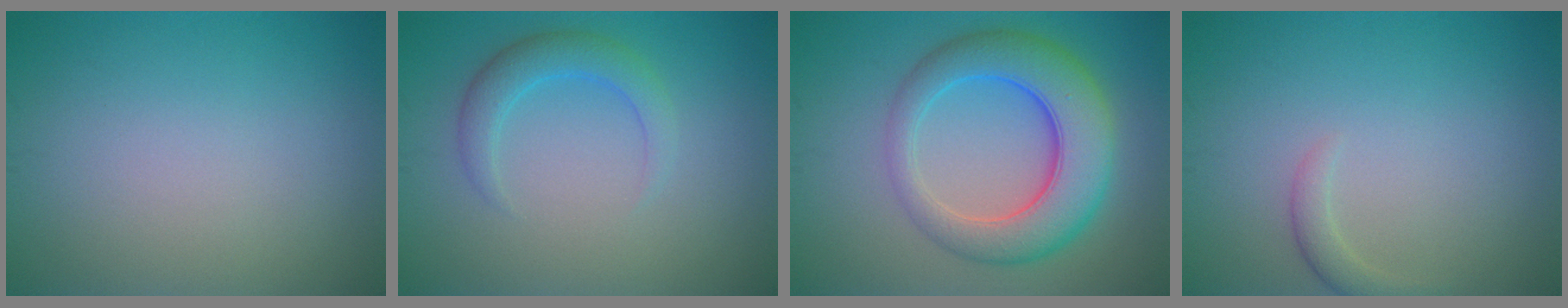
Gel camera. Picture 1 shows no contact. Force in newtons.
{"total": 2.8, "press": 2.8, "slide": 0.2}
{"total": 8.0, "press": 8.0, "slide": 0.3}
{"total": 1.4, "press": 1.4, "slide": 0.1}